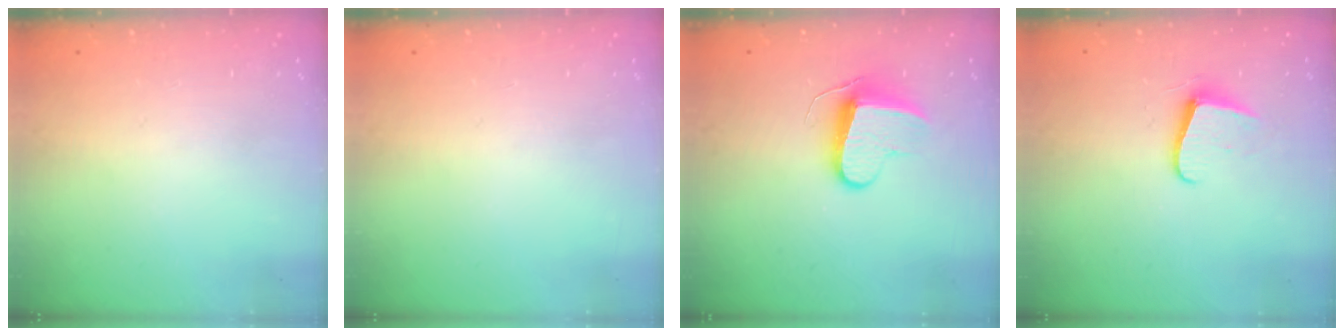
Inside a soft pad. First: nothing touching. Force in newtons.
{"total": 0.0}
{"total": 9.0, "press": 9.0, "slide": 0.2}
{"total": 7.2, "press": 7.2, "slide": 0.5}